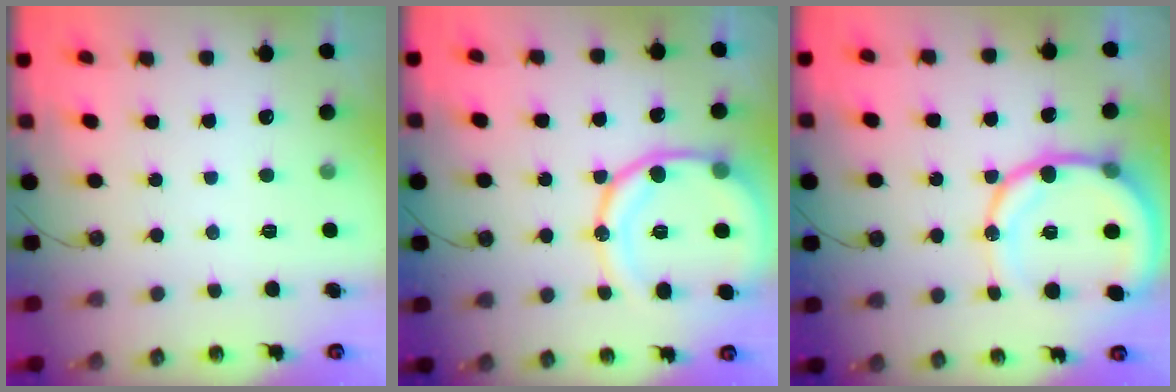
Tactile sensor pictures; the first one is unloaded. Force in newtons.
{"total": 15.8, "press": 15.6, "slide": 1.9}
{"total": 15.7, "press": 15.5, "slide": 2.8}